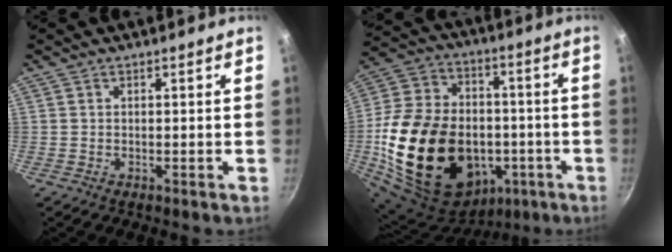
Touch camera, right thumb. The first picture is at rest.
{"total": 30.4, "force": [-6.2, 21.5, 20.5], "torque": [-0.366, 0.047, -0.085]}